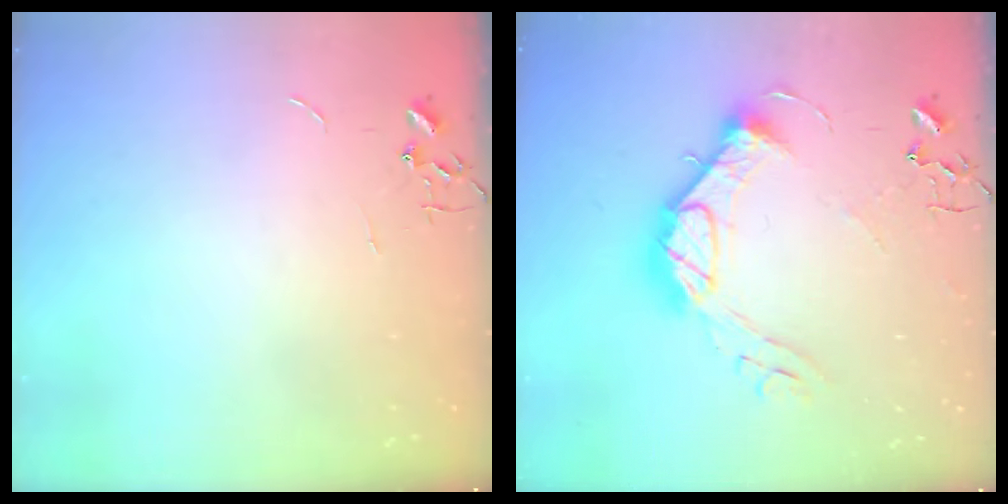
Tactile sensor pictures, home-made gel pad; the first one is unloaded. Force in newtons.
{"total": 14.2, "press": 14.1, "slide": 0.8}